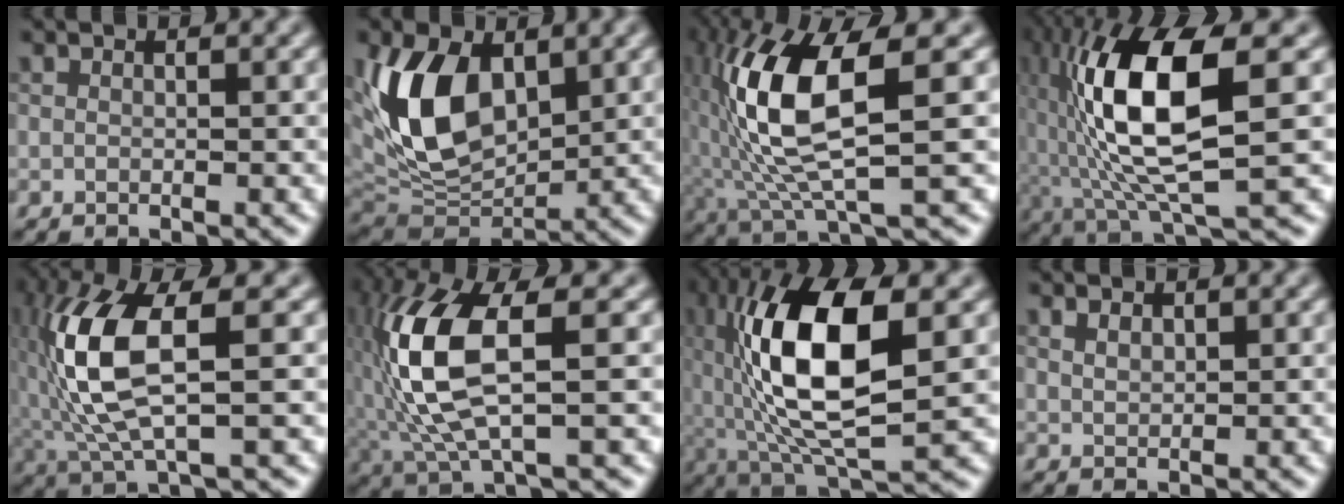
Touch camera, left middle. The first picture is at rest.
{"total": 9.5, "force": [1.6, 6.0, 7.1], "torque": [-0.173, 0.000, 0.034]}
{"total": 8.9, "force": [0.5, 2.5, 8.6], "torque": [-0.183, 0.004, 0.023]}
{"total": 10.9, "force": [0.0, 3.3, 10.4], "torque": [-0.208, 0.007, 0.014]}
{"total": 8.2, "force": [0.0, 2.7, 7.8], "torque": [-0.182, 0.007, 0.013]}
{"total": 9.1, "force": [-0.1, 3.2, 8.5], "torque": [-0.198, 0.007, 0.010]}
{"total": 12.0, "force": [0.5, 4.7, 11.0], "torque": [-0.207, 0.012, 0.016]}
{"total": 0.0}